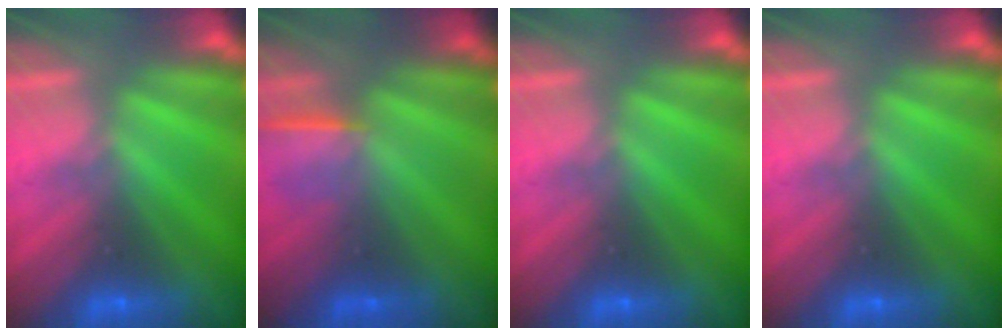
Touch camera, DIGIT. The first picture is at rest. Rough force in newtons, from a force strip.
{"total": 1.2}
{"total": 0.0}
{"total": 0.0}